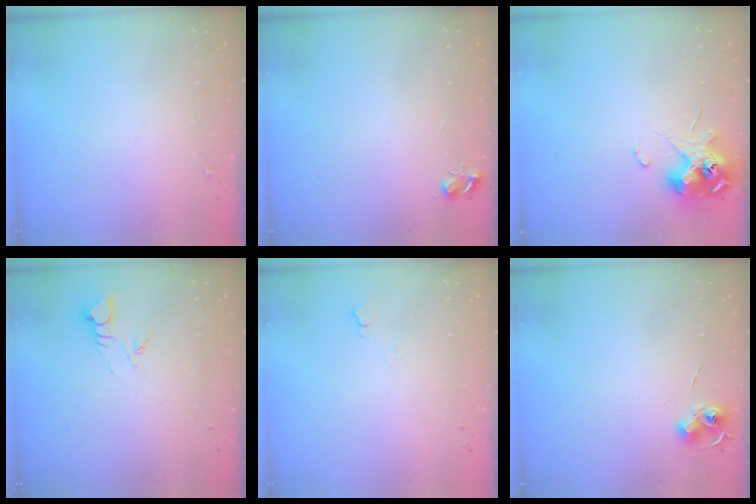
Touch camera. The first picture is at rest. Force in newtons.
{"total": 5.3, "press": 5.3, "slide": 0.7}
{"total": 11.3, "press": 11.2, "slide": 1.5}
{"total": 3.7, "press": 3.7, "slide": 0.3}
{"total": 4.1, "press": 4.0, "slide": 0.6}
{"total": 6.8, "press": 6.8, "slide": 0.7}